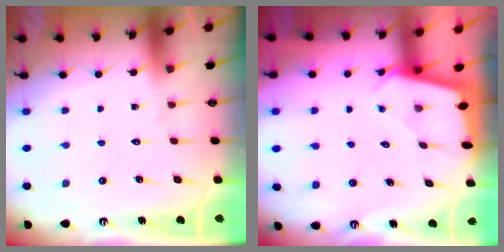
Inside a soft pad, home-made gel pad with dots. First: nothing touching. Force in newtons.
{"total": 1.7, "press": 1.7, "slide": 0.0}